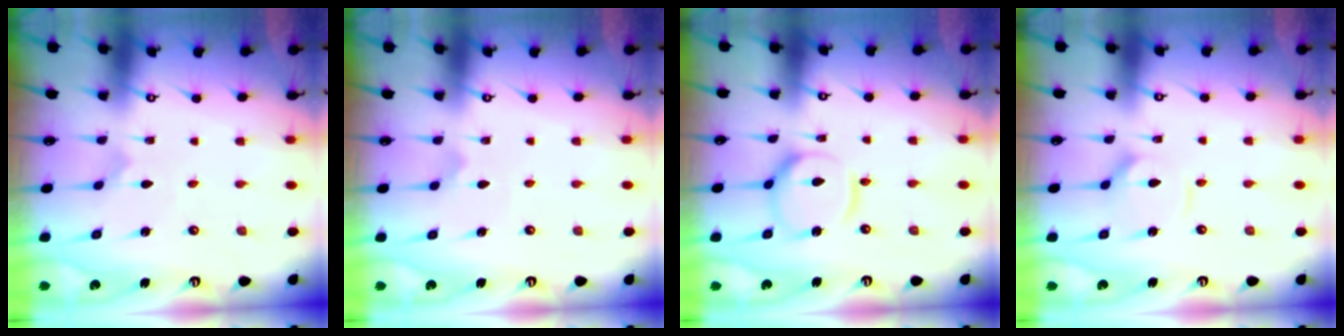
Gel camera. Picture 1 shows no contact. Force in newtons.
{"total": 2.1, "press": 2.1, "slide": 0.6}
{"total": 12.5, "press": 12.5, "slide": 1.4}
{"total": 6.6, "press": 6.6, "slide": 0.5}